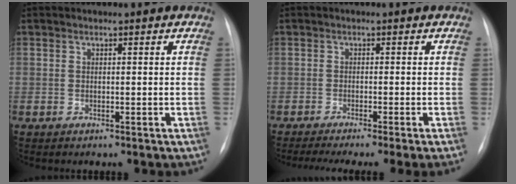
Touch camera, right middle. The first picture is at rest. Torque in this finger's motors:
{"motor_torque": [1.07, -1.07, 0.18, 0.07]}